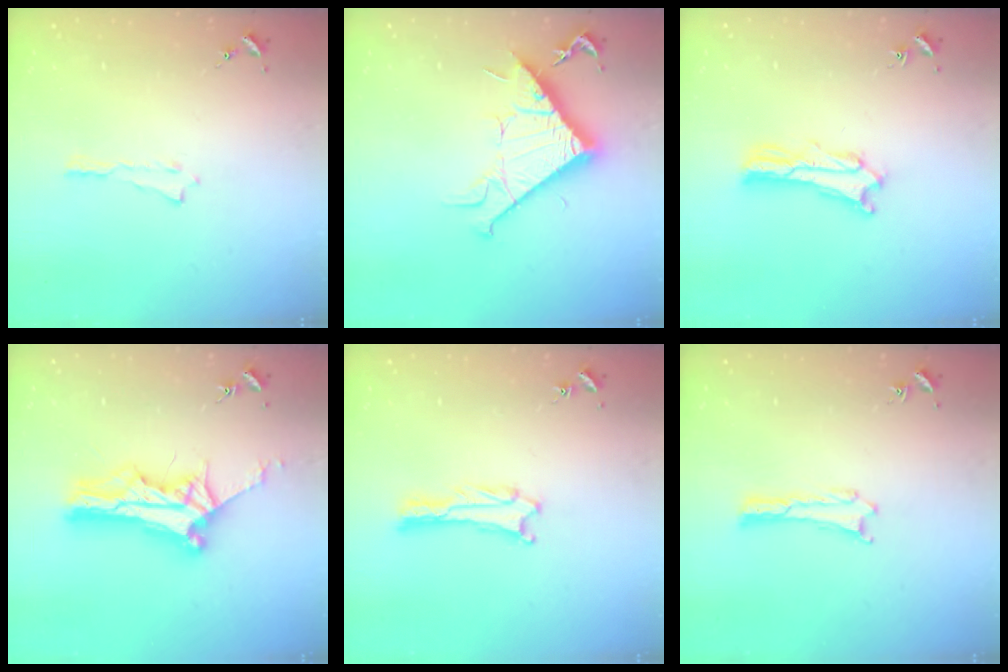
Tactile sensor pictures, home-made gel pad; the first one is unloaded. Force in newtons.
{"total": 11.4, "press": 11.4, "slide": 0.1}
{"total": 4.0, "press": 4.0, "slide": 0.4}
{"total": 9.2, "press": 9.2, "slide": 0.4}
{"total": 1.3, "press": 1.3, "slide": 0.0}
{"total": 0.0}